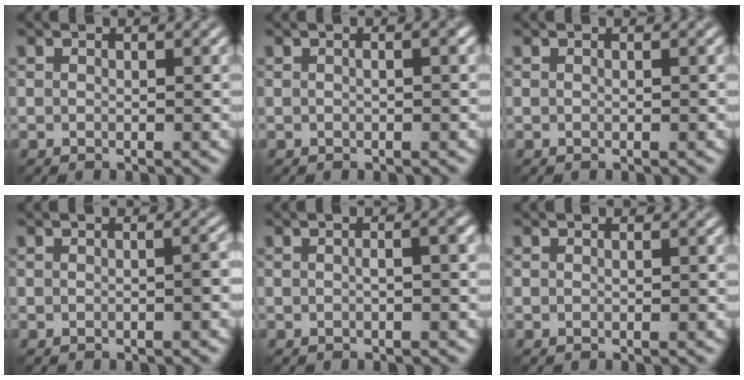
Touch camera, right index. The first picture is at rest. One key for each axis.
{"total": 1.1, "fx": 0.2, "fy": 0.3, "fz": 1.1, "tx": -0.020, "ty": 0.000, "tz": -0.001}
{"total": 0.0}
{"total": 1.2, "fx": -0.4, "fy": 0.2, "fz": 1.1, "tx": -0.014, "ty": 0.005, "tz": -0.005}
{"total": 1.7, "fx": 0.0, "fy": 0.5, "fz": 1.6, "tx": -0.021, "ty": 0.004, "tz": -0.002}
{"total": 0.0}